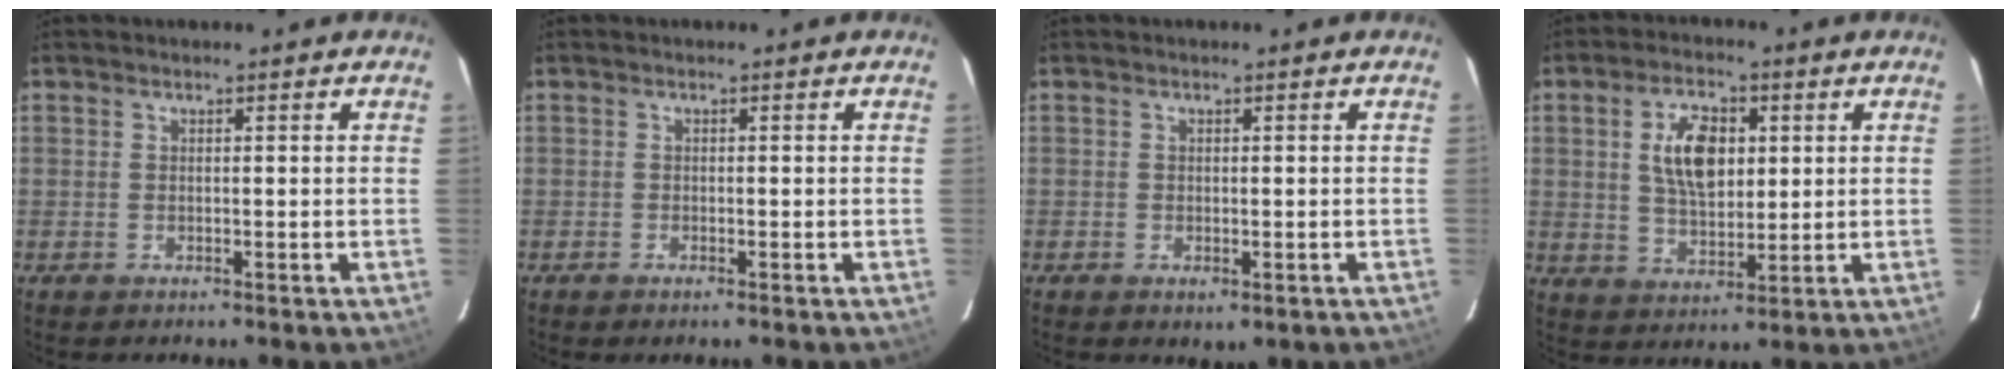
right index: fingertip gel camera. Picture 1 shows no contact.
{"total": 0.9, "force": [-0.7, 0.3, 0.4], "torque": [-0.009, -0.003, -0.013]}
{"total": 1.6, "force": [-0.4, 1.2, 0.9], "torque": [-0.015, -0.006, -0.005]}
{"total": 9.6, "force": [2.3, 5.2, 7.8], "torque": [-0.145, 0.011, 0.046]}